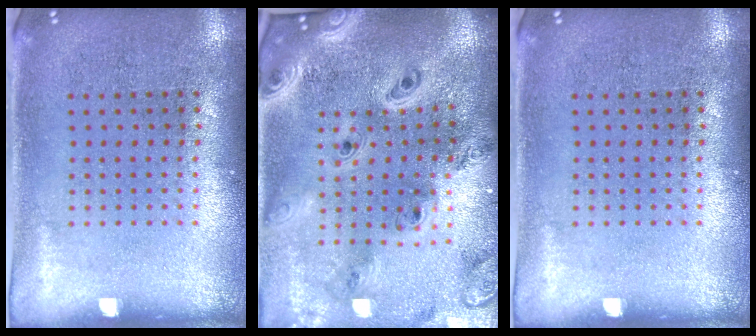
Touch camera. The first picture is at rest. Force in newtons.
{"total": 4.0, "press": 3.0, "slide": 2.6}
{"total": 0.0}